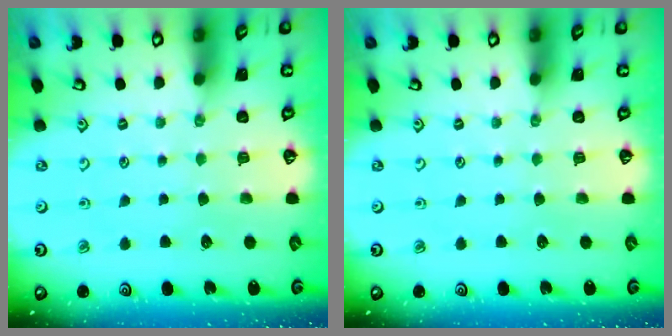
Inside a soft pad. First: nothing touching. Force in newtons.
{"total": 0.0}